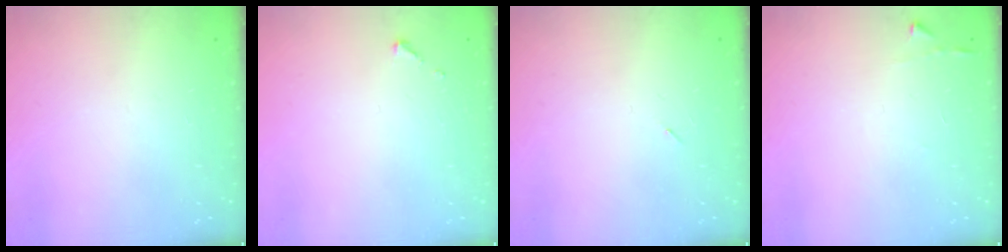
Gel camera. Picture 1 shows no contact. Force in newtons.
{"total": 2.6, "press": 2.6, "slide": 0.3}
{"total": 2.2, "press": 1.9, "slide": 1.2}
{"total": 2.9, "press": 2.9, "slide": 0.3}